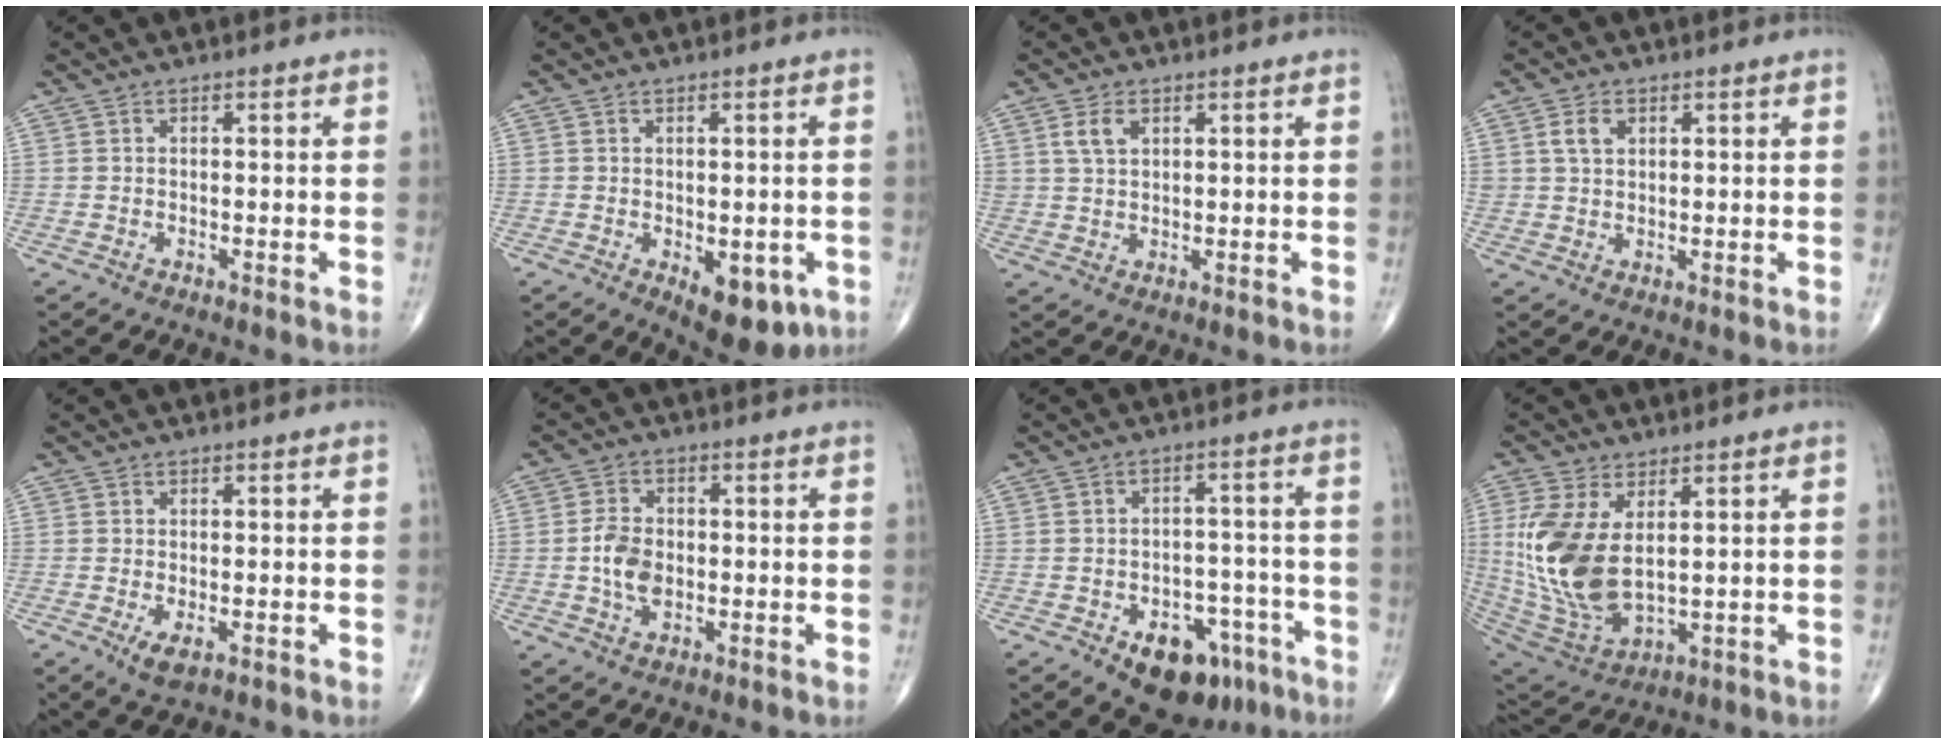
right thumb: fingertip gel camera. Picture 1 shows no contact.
{"total": 8.5, "force": [-2.8, 4.4, 6.7], "torque": [-0.065, -0.007, -0.026]}
{"total": 3.7, "force": [1.7, 2.3, 2.3], "torque": [-0.039, -0.002, 0.035]}
{"total": 3.1, "force": [1.3, 2.3, 1.7], "torque": [-0.025, 0.001, 0.024]}
{"total": 3.2, "force": [-1.2, 1.4, 2.6], "torque": [-0.050, -0.008, -0.017]}
{"total": 6.1, "force": [-0.7, 4.2, 4.4], "torque": [-0.075, 0.005, -0.014]}
{"total": 12.6, "force": [-6.9, 7.7, 7.2], "torque": [-0.057, 0.047, -0.089]}
{"total": 16.4, "force": [2.7, 8.9, 13.4], "torque": [-0.288, -0.020, 0.074]}